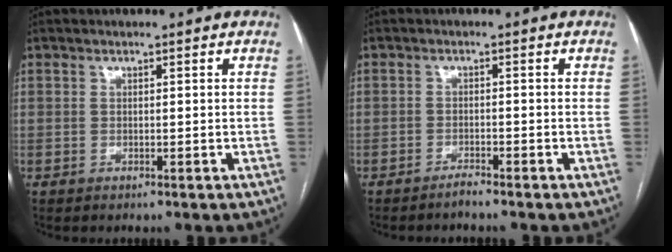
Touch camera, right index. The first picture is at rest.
{"total": 1.6, "force": [-1.5, -0.3, 0.4], "torque": [-0.009, -0.001, -0.027]}